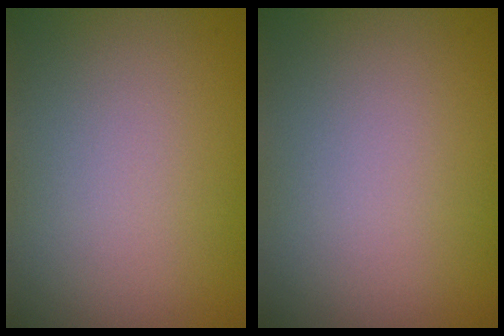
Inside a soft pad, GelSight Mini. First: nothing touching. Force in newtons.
{"total": 0.0}